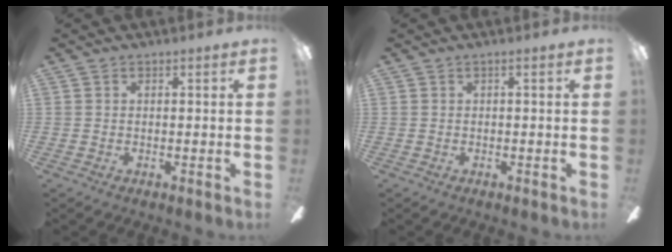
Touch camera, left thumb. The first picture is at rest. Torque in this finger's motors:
{"motor_torque": [-0.16, 0.01, 0.15, -0.10, 0.00]}